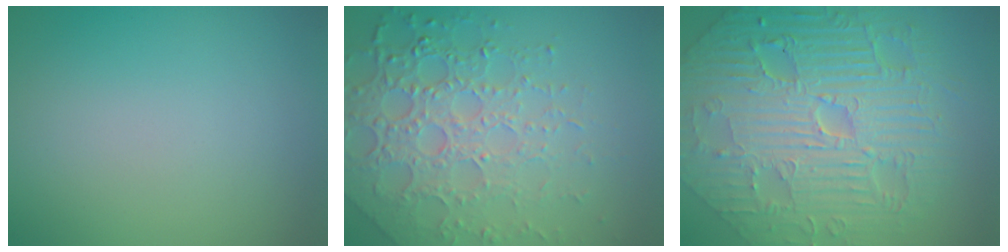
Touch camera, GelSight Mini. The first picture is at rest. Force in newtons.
{"total": 7.8, "press": 5.4, "slide": 5.6}
{"total": 11.7, "press": 7.8, "slide": 8.7}